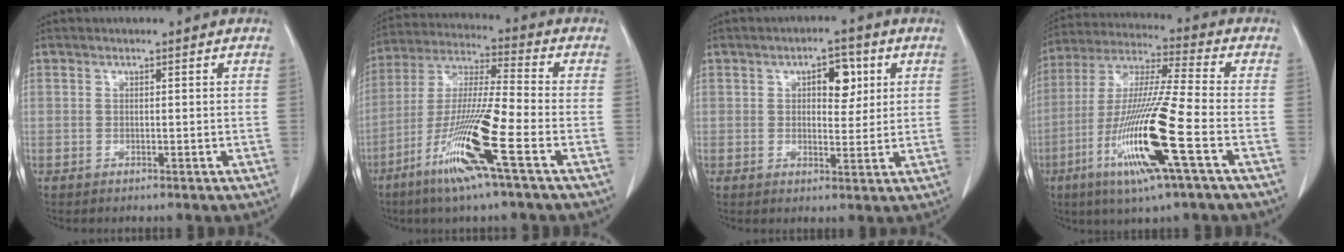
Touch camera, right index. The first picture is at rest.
{"total": 14.9, "force": [-6.8, -0.4, 13.3], "torque": [-0.271, -0.022, -0.131]}
{"total": 5.2, "force": [1.8, 2.6, 4.1], "torque": [-0.053, 0.010, 0.026]}
{"total": 17.3, "force": [-6.2, -0.2, 16.2], "torque": [-0.334, -0.022, -0.121]}